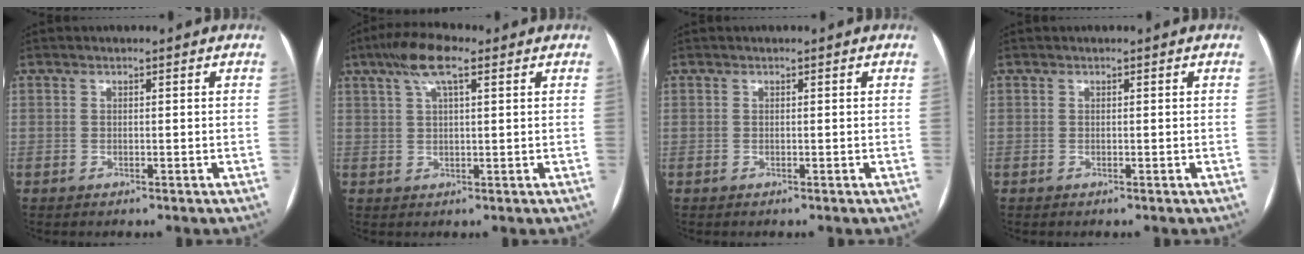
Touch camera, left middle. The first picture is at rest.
{"total": 6.8, "force": [3.8, 1.4, 5.5], "torque": [-0.114, 0.022, 0.068]}
{"total": 0.0}
{"total": 0.0}